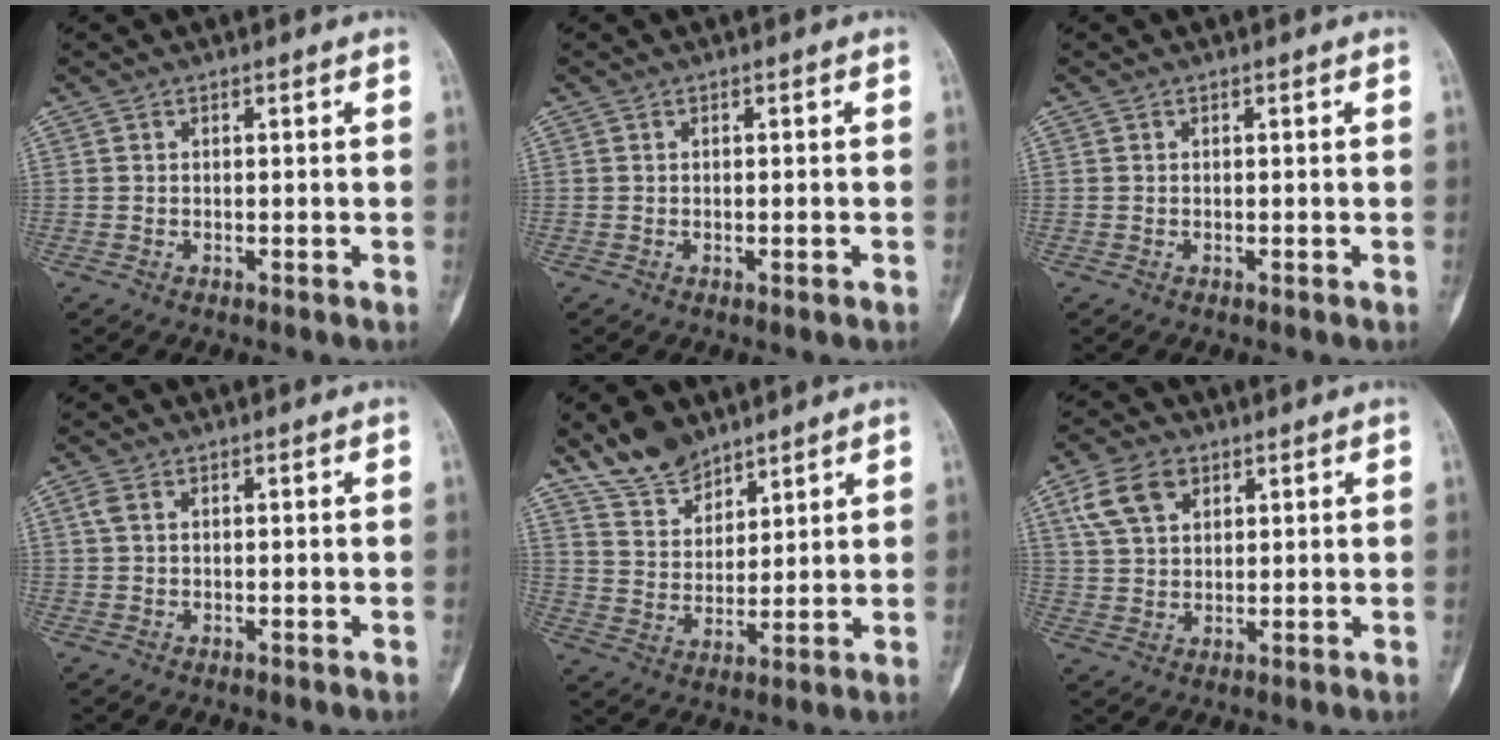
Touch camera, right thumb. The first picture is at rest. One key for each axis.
{"total": 0.7, "fx": -0.3, "fy": 0.1, "fz": 0.6, "tx": -0.009, "ty": 0.000, "tz": -0.001}
{"total": 0.0}
{"total": 1.4, "fx": 0.5, "fy": 0.7, "fz": 1.1, "tx": -0.035, "ty": 0.011, "tz": 0.015}
{"total": 9.1, "fx": 7.5, "fy": 4.2, "fz": 3.0, "tx": -0.034, "ty": -0.041, "tz": 0.150}
{"total": 7.8, "fx": 3.8, "fy": 5.1, "fz": 4.7, "tx": -0.076, "ty": -0.003, "tz": 0.075}